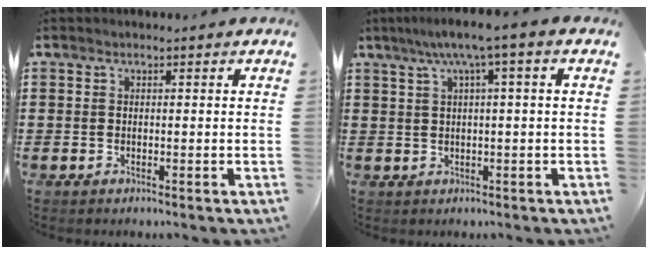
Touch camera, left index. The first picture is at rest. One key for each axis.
{"total": 4.3, "fx": 1.2, "fy": -0.3, "fz": 4.2, "tx": -0.083, "ty": -0.002, "tz": 0.014}